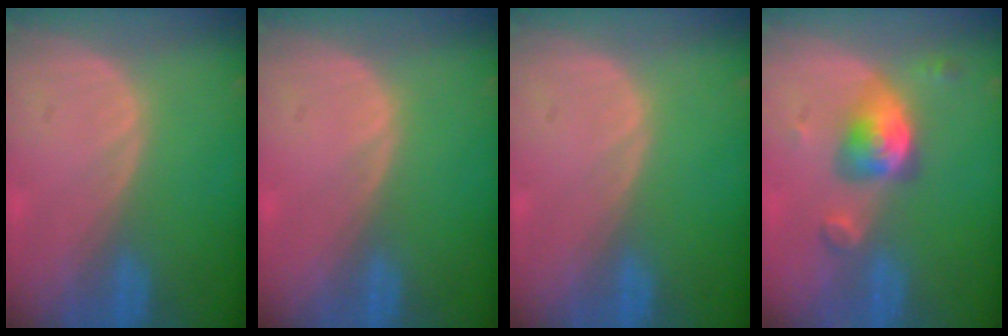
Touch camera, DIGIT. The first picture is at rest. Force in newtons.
{"total": 0.0}
{"total": 0.0}
{"total": 5.4, "press": 5.4, "slide": 0.5}